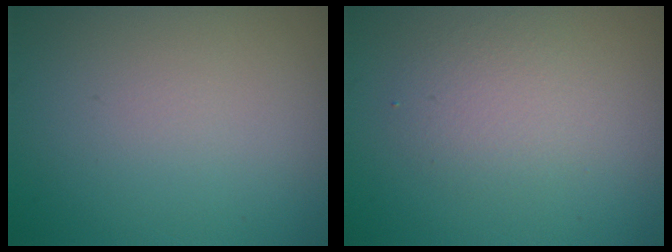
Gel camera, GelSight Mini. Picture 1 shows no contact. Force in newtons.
{"total": 2.4, "press": 2.4, "slide": 0.1}